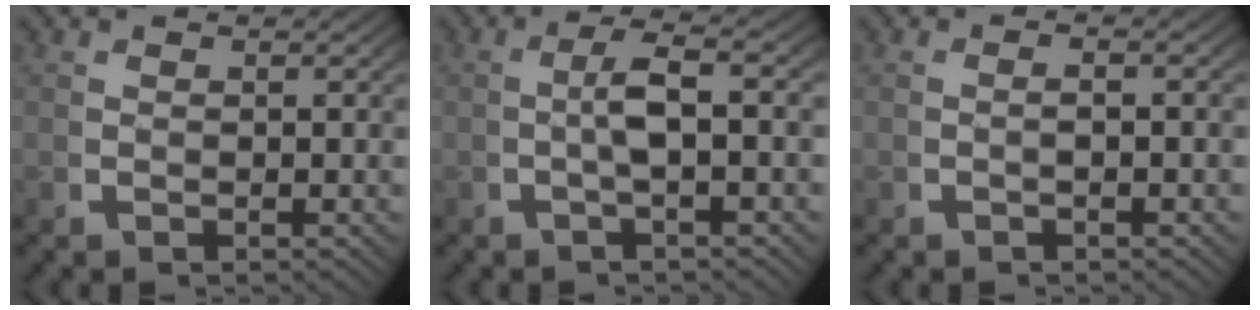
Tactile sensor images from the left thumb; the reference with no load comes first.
{"total": 3.7, "force": [-0.2, 0.7, 3.6], "torque": [-0.080, 0.003, -0.006]}
{"total": 1.2, "force": [-0.4, 0.1, 1.1], "torque": [-0.024, 0.005, -0.008]}